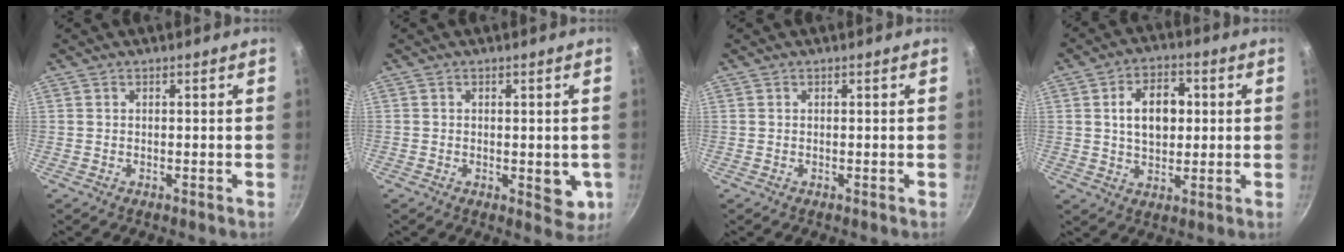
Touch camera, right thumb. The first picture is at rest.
{"total": 5.2, "force": [-0.8, 2.9, 4.2], "torque": [-0.038, -0.005, -0.009]}
{"total": 0.0}
{"total": 9.9, "force": [1.4, 6.6, 7.2], "torque": [-0.090, 0.008, 0.021]}